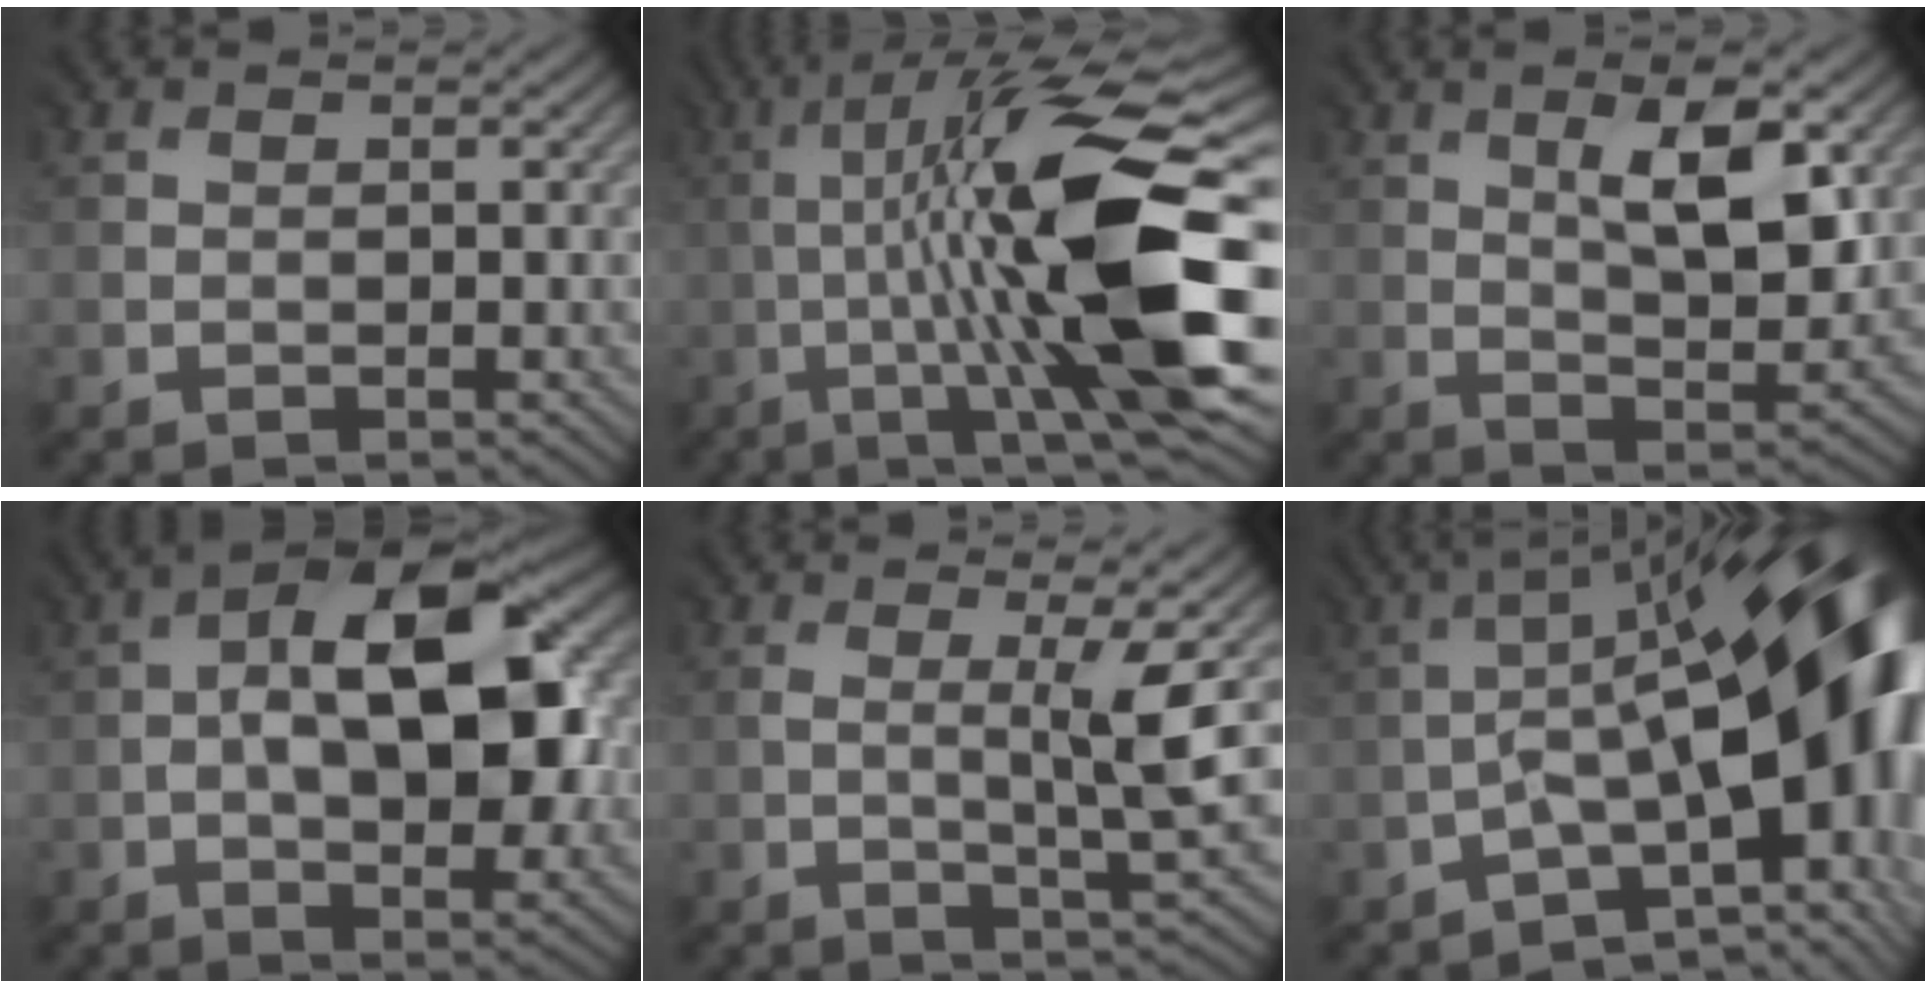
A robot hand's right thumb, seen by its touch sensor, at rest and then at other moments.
{"total": 16.9, "force": [-1.0, 3.0, 16.6], "torque": [-0.256, 0.023, -0.008]}
{"total": 8.0, "force": [3.0, 2.8, 6.9], "torque": [-0.122, -0.007, 0.056]}
{"total": 14.2, "force": [0.4, 7.1, 12.3], "torque": [-0.178, 0.016, 0.001]}
{"total": 4.0, "force": [0.2, -0.1, 4.0], "torque": [-0.073, 0.003, 0.007]}
{"total": 18.5, "force": [-2.3, 7.7, 16.6], "torque": [-0.223, -0.002, -0.029]}